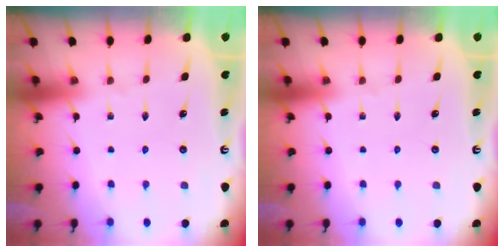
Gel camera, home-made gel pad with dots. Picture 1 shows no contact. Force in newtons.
{"total": 0.0}